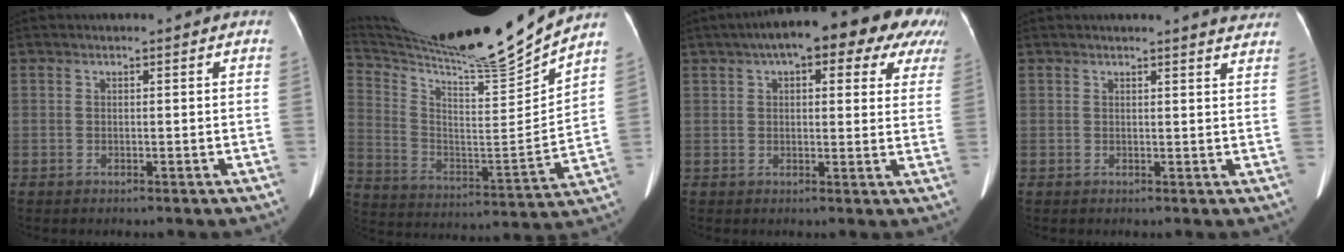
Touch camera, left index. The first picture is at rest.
{"total": 21.4, "force": [19.3, -1.7, 9.2], "torque": [-0.180, -0.055, 0.315]}
{"total": 17.7, "force": [11.5, 6.5, 11.8], "torque": [-0.156, 0.056, 0.140]}
{"total": 5.5, "force": [5.3, 0.1, 1.6], "torque": [-0.014, -0.010, 0.036]}